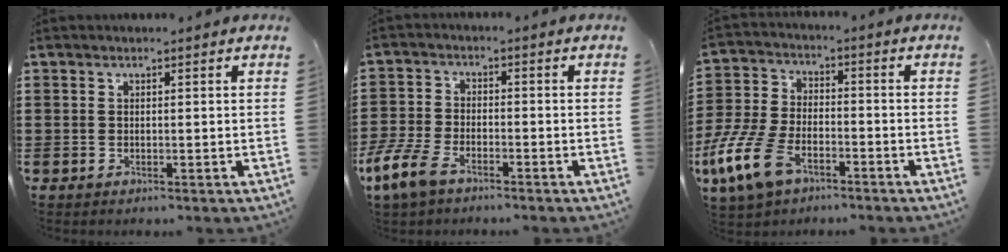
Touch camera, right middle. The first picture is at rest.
{"total": 6.4, "force": [-4.5, 2.4, 3.9], "torque": [-0.112, -0.011, -0.094]}
{"total": 10.7, "force": [-6.7, 5.1, 6.6], "torque": [-0.168, 0.006, -0.134]}